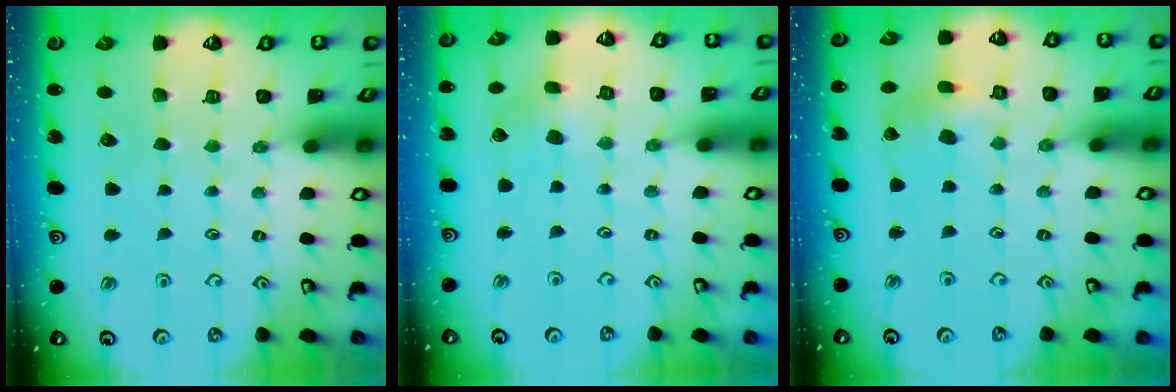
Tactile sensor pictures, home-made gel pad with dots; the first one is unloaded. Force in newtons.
{"total": 2.5, "press": 2.5, "slide": 0.3}
{"total": 1.8, "press": 1.8, "slide": 0.2}